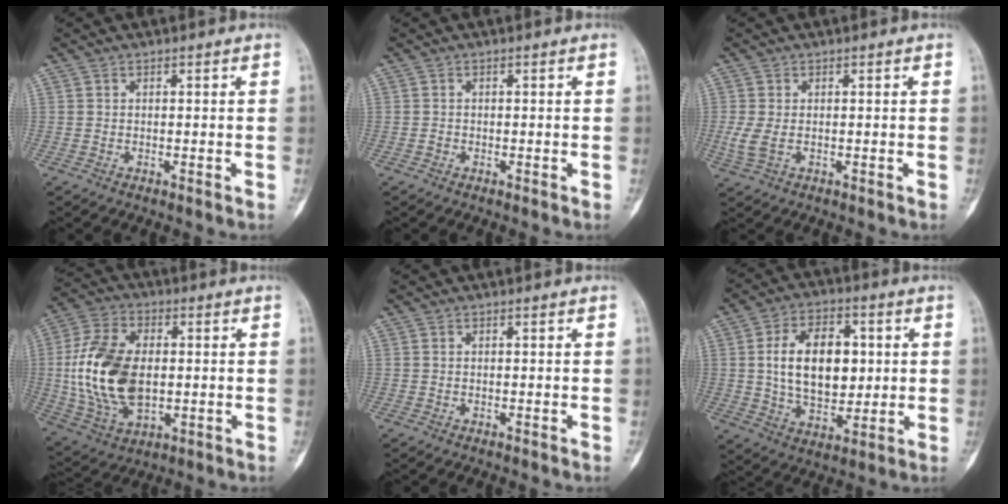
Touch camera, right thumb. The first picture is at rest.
{"total": 0.5, "force": [-0.3, 0.4, 0.1], "torque": [-0.001, 0.002, -0.007]}
{"total": 3.3, "force": [-0.4, 1.9, 2.7], "torque": [-0.081, -0.003, -0.004]}
{"total": 18.5, "force": [0.1, 11.2, 14.7], "torque": [-0.288, -0.001, 0.008]}
{"total": 0.0}
{"total": 15.4, "force": [2.0, 9.6, 11.9], "torque": [-0.163, -0.004, 0.034]}